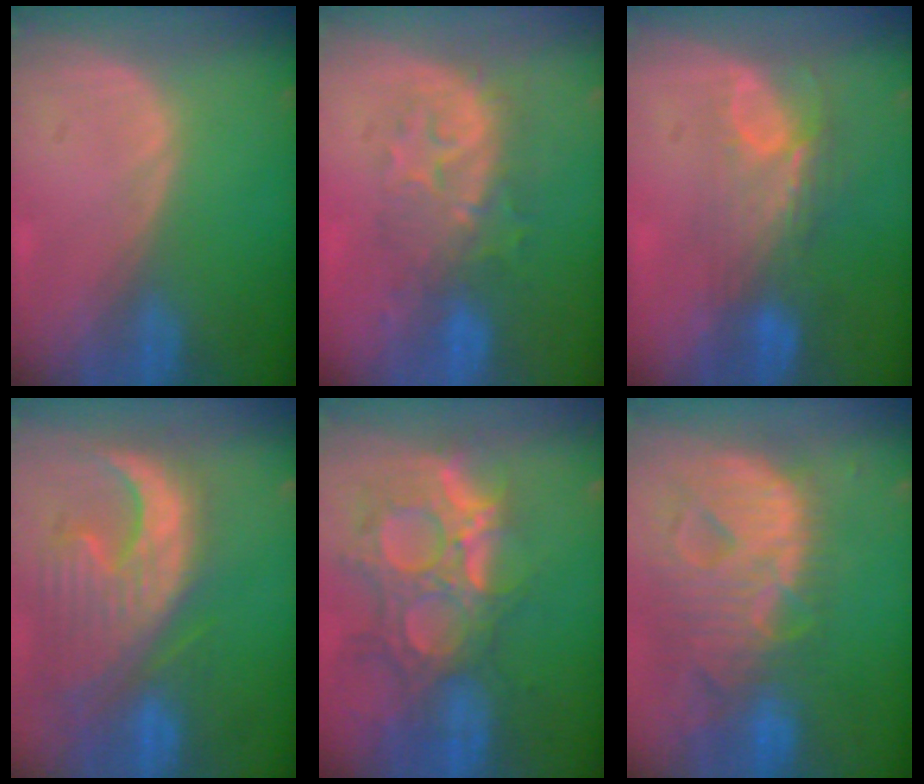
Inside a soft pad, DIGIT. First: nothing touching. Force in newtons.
{"total": 8.0, "press": 7.9, "slide": 1.6}
{"total": 7.5, "press": 6.5, "slide": 3.7}
{"total": 13.4, "press": 11.3, "slide": 7.1}
{"total": 13.1, "press": 11.2, "slide": 6.8}
{"total": 13.3, "press": 11.4, "slide": 7.0}